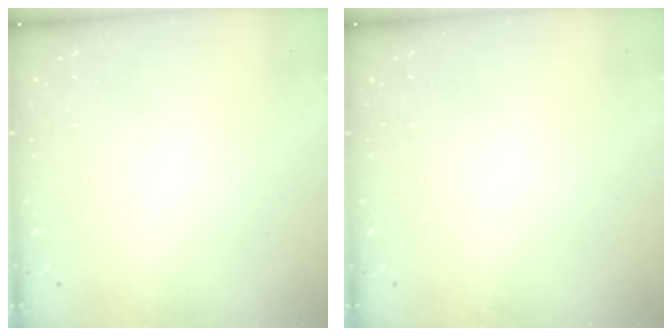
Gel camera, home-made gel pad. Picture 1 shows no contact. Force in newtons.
{"total": 0.0}